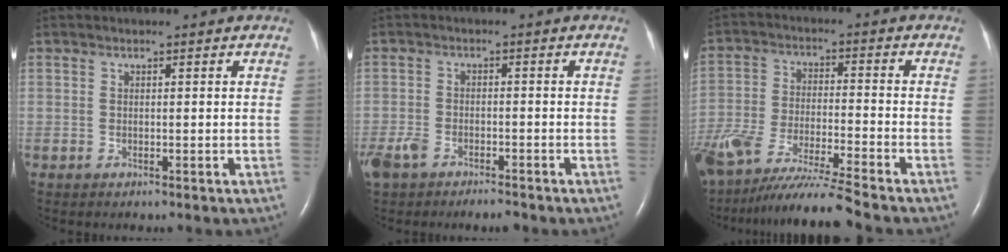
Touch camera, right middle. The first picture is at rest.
{"total": 6.6, "force": [-4.7, 2.8, 3.6], "torque": [-0.075, -0.001, -0.082]}
{"total": 14.9, "force": [-12.7, -0.8, 7.7], "torque": [-0.154, -0.035, -0.228]}